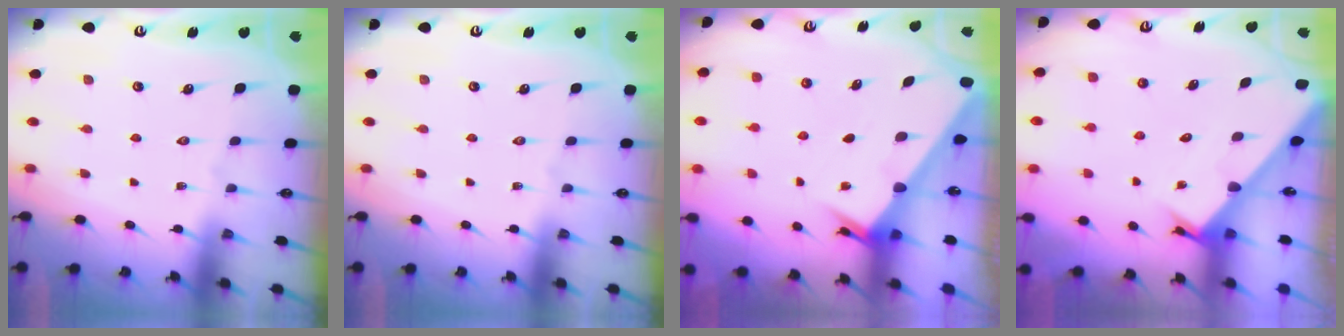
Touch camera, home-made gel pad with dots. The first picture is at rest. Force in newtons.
{"total": 0.0}
{"total": 3.0, "press": 3.0, "slide": 0.2}
{"total": 2.3, "press": 2.3, "slide": 0.0}